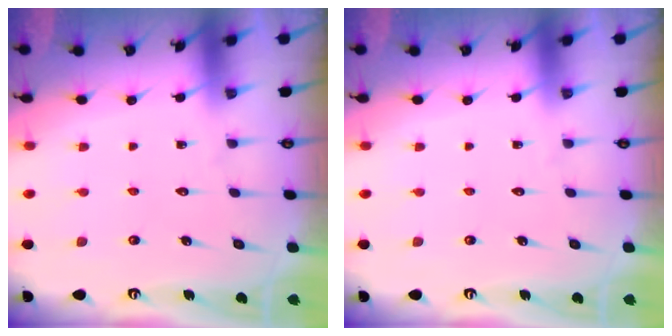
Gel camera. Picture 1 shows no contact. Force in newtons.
{"total": 0.0}